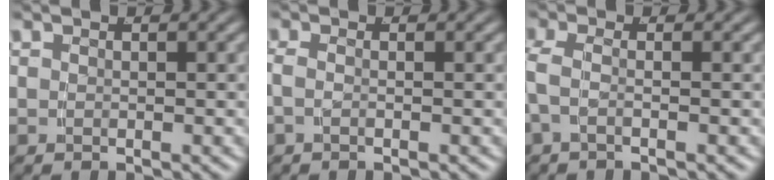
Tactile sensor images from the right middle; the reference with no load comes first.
{"total": 1.3, "force": [-0.2, 0.6, 1.1], "torque": [-0.033, -0.008, -0.001]}
{"total": 1.9, "force": [-0.3, 0.8, 1.7], "torque": [-0.048, -0.009, -0.001]}